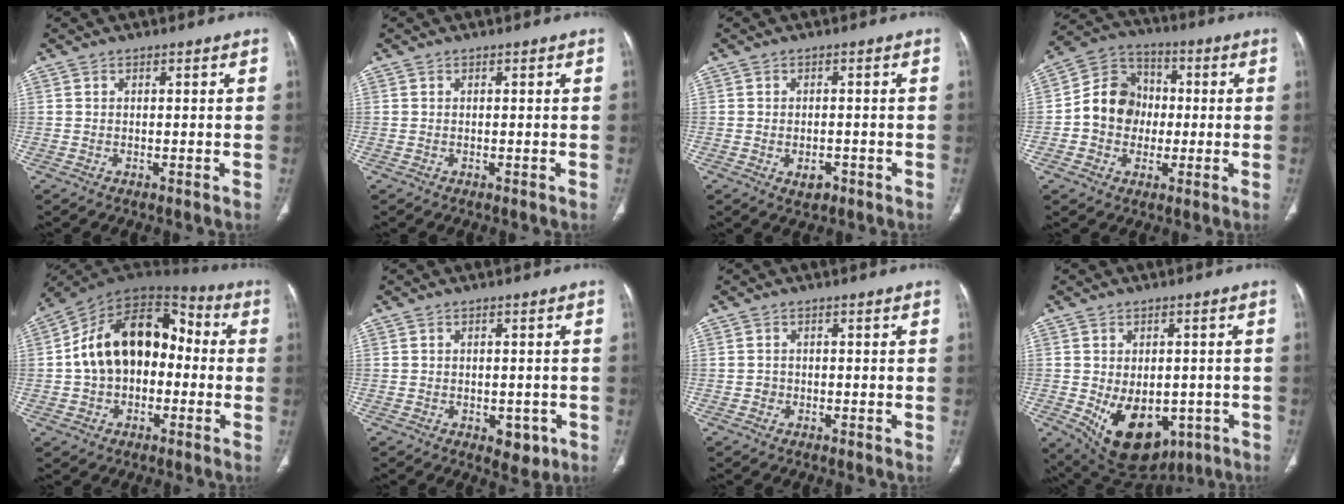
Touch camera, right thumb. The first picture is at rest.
{"total": 0.0}
{"total": 2.9, "force": [-1.2, 1.8, 1.9], "torque": [-0.021, 0.007, -0.010]}
{"total": 11.8, "force": [-0.7, 10.5, 5.5], "torque": [-0.062, 0.031, -0.024]}
{"total": 18.6, "force": [-0.3, 12.7, 13.6], "torque": [-0.192, 0.052, -0.016]}
{"total": 4.3, "force": [-1.6, 2.7, 2.9], "torque": [-0.016, 0.003, -0.013]}
{"total": 0.9, "force": [-0.3, 0.8, 0.1], "torque": [0.005, 0.005, -0.007]}
{"total": 15.0, "force": [-4.5, 9.8, 10.4], "torque": [-0.138, -0.004, -0.039]}